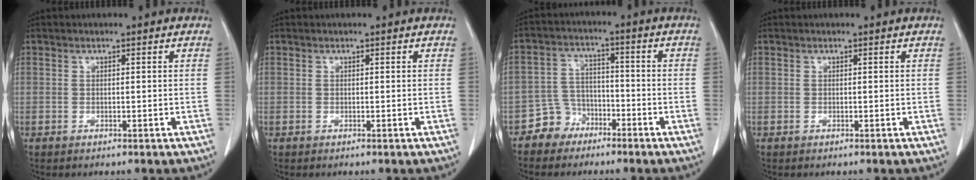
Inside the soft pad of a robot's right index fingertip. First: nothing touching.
{"total": 0.0}
{"total": 5.3, "force": [-3.6, 3.9, 0.3], "torque": [0.000, 0.013, -0.064]}
{"total": 0.0}